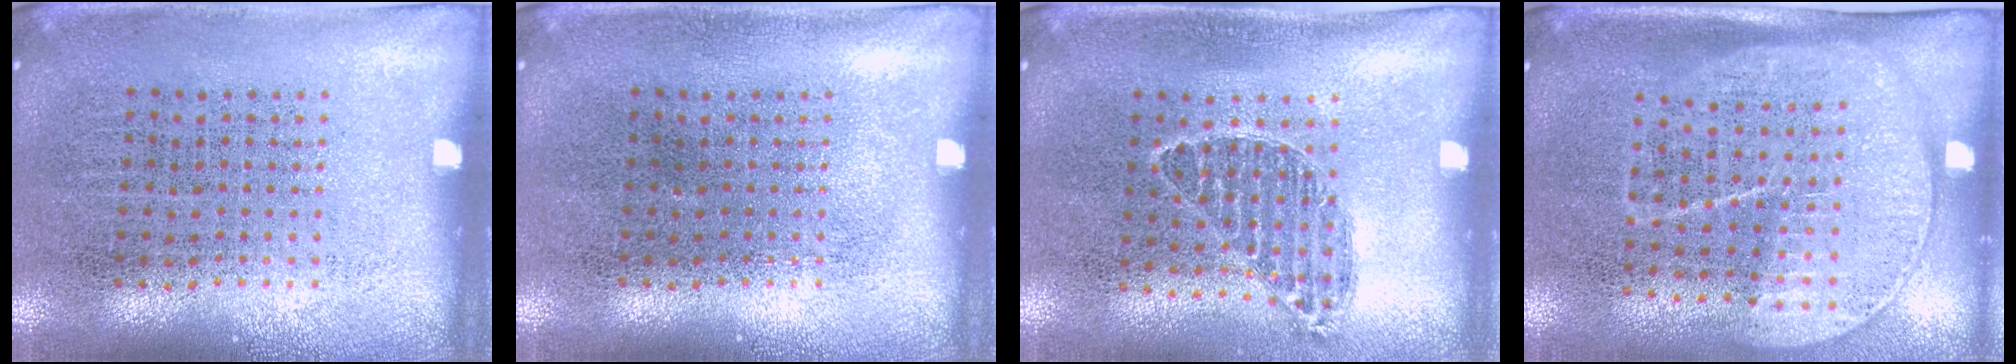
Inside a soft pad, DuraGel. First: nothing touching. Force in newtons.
{"total": 0.0}
{"total": 0.8, "press": 0.7, "slide": 0.3}
{"total": 1.8, "press": 1.4, "slide": 1.0}